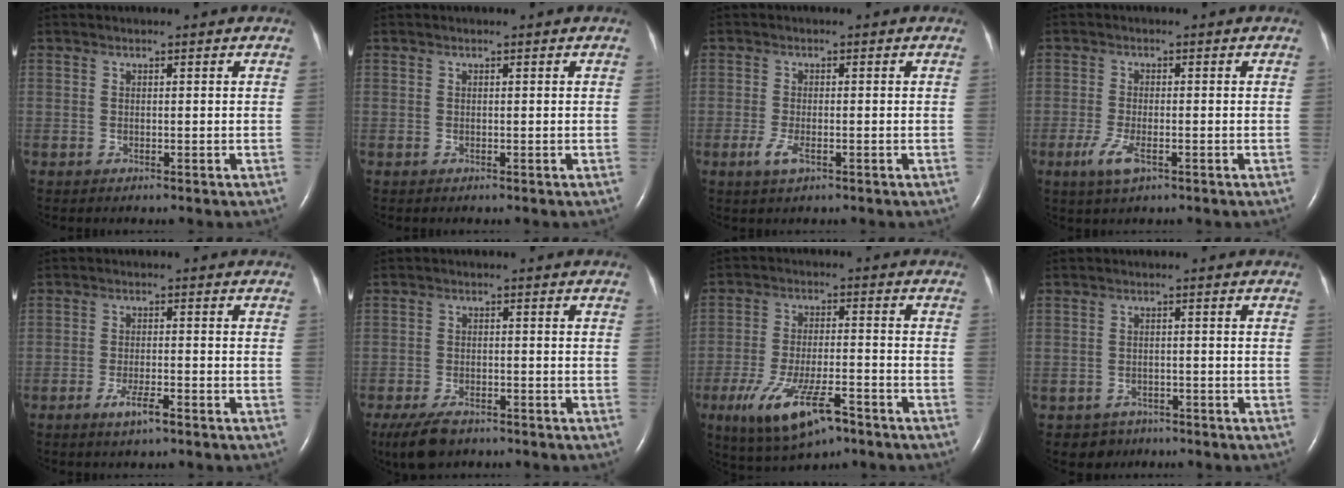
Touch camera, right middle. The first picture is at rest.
{"total": 0.0}
{"total": 2.6, "force": [-1.1, 0.8, 2.2], "torque": [-0.054, -0.005, -0.022]}
{"total": 4.0, "force": [-1.9, 1.1, 3.3], "torque": [-0.079, -0.007, -0.035]}
{"total": 3.4, "force": [-2.1, 0.4, 2.6], "torque": [-0.050, -0.003, -0.039]}
{"total": 6.3, "force": [-4.7, 2.6, 3.3], "torque": [-0.066, -0.009, -0.080]}
{"total": 11.6, "force": [-6.6, 3.2, 9.0], "torque": [-0.173, -0.016, -0.107]}
{"total": 3.1, "force": [-2.1, 2.2, -0.3], "torque": [-0.001, 0.008, -0.030]}